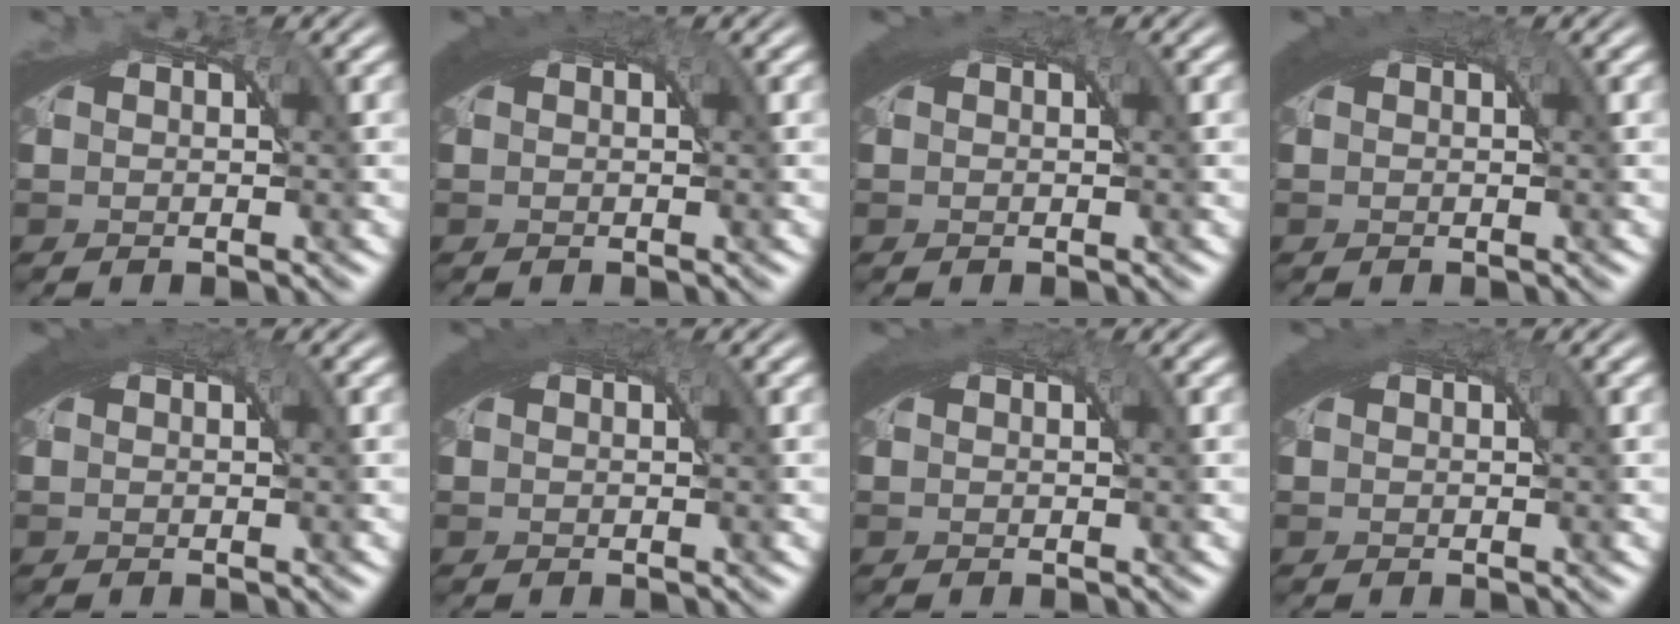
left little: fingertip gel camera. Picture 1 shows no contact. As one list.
[{"total": 2.6, "force": [1.3, 0.6, 2.2], "torque": [-0.026, 0.012, 0.016]}, {"total": 2.0, "force": [1.0, 0.5, 1.6], "torque": [-0.019, 0.009, 0.012]}, {"total": 2.5, "force": [1.3, 0.5, 2.0], "torque": [-0.023, 0.012, 0.015]}, {"total": 2.8, "force": [1.3, 0.7, 2.3], "torque": [-0.028, 0.012, 0.016]}, {"total": 2.8, "force": [1.4, 0.7, 2.3], "torque": [-0.027, 0.014, 0.017]}, {"total": 2.1, "force": [1.0, 0.6, 1.7], "torque": [-0.021, 0.008, 0.013]}, {"total": 2.0, "force": [1.1, 0.5, 1.6], "torque": [-0.018, 0.009, 0.013]}]